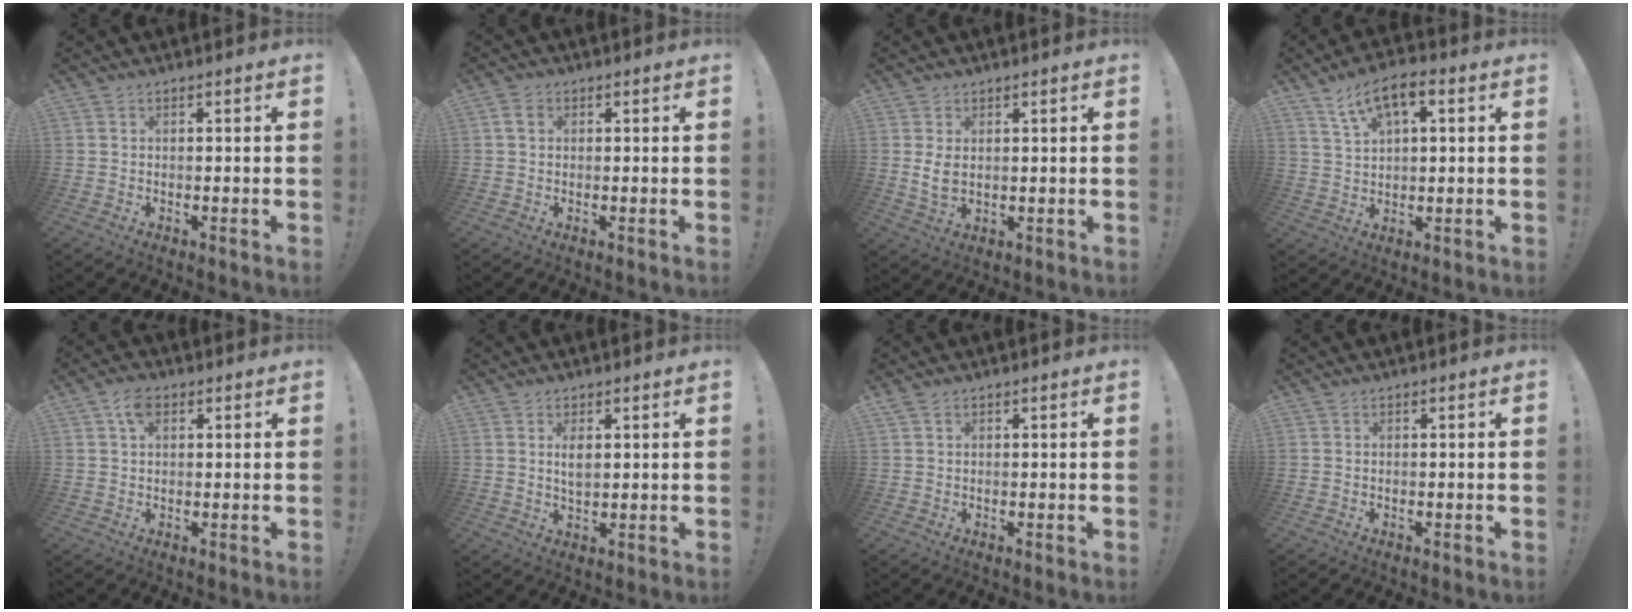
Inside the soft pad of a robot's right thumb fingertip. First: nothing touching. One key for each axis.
{"total": 3.0, "fx": 1.0, "fy": 2.3, "fz": 1.7, "tx": -0.027, "ty": 0.004, "tz": 0.018}
{"total": 4.7, "fx": 1.1, "fy": 2.7, "fz": 3.7, "tx": -0.060, "ty": -0.008, "tz": 0.017}
{"total": 9.3, "fx": 4.1, "fy": 4.4, "fz": 7.0, "tx": -0.116, "ty": -0.007, "tz": 0.078}
{"total": 4.8, "fx": 1.9, "fy": 2.9, "fz": 3.4, "tx": -0.057, "ty": 0.004, "tz": 0.034}
{"total": 3.6, "fx": 1.3, "fy": 2.3, "fz": 2.5, "tx": -0.032, "ty": -0.006, "tz": 0.019}
{"total": 1.1, "fx": 0.9, "fy": 0.5, "fz": 0.5, "tx": -0.011, "ty": 0.002, "tz": 0.018}
{"total": 0.0}